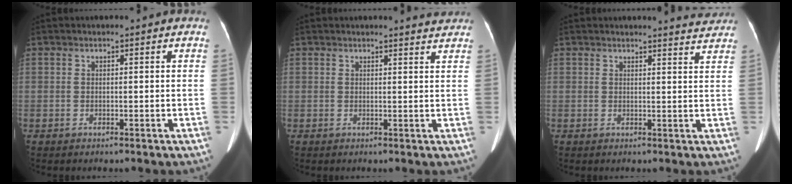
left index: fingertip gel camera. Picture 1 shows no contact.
{"total": 2.6, "force": [2.6, 0.0, 0.3], "torque": [-0.007, -0.008, 0.021]}
{"total": 3.9, "force": [3.9, 0.1, 0.3], "torque": [-0.008, -0.014, 0.032]}